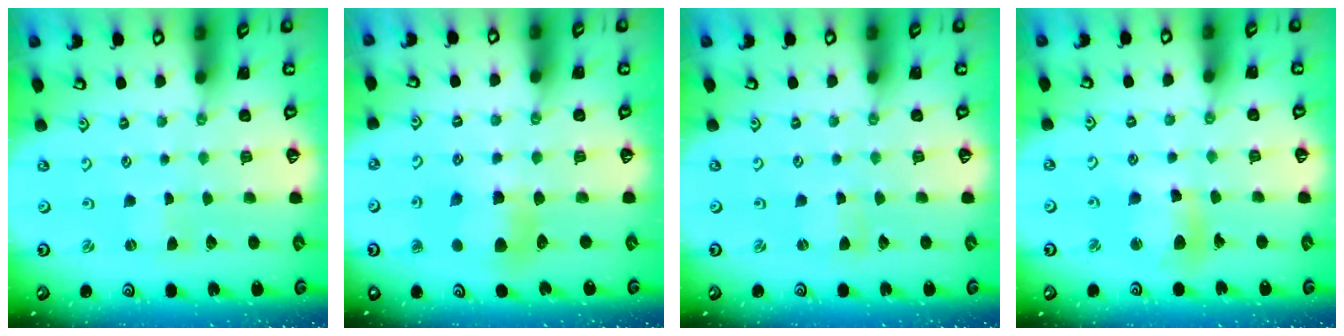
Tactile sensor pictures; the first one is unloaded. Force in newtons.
{"total": 7.0, "press": 7.0, "slide": 0.6}
{"total": 0.6, "press": 0.6, "slide": 0.1}
{"total": 10.4, "press": 10.3, "slide": 1.5}